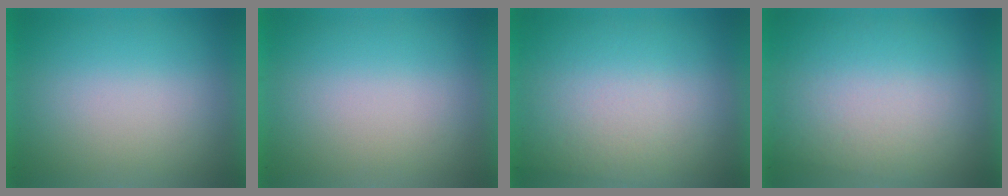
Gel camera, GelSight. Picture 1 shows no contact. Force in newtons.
{"total": 0.0}
{"total": 2.9}
{"total": 2.6}